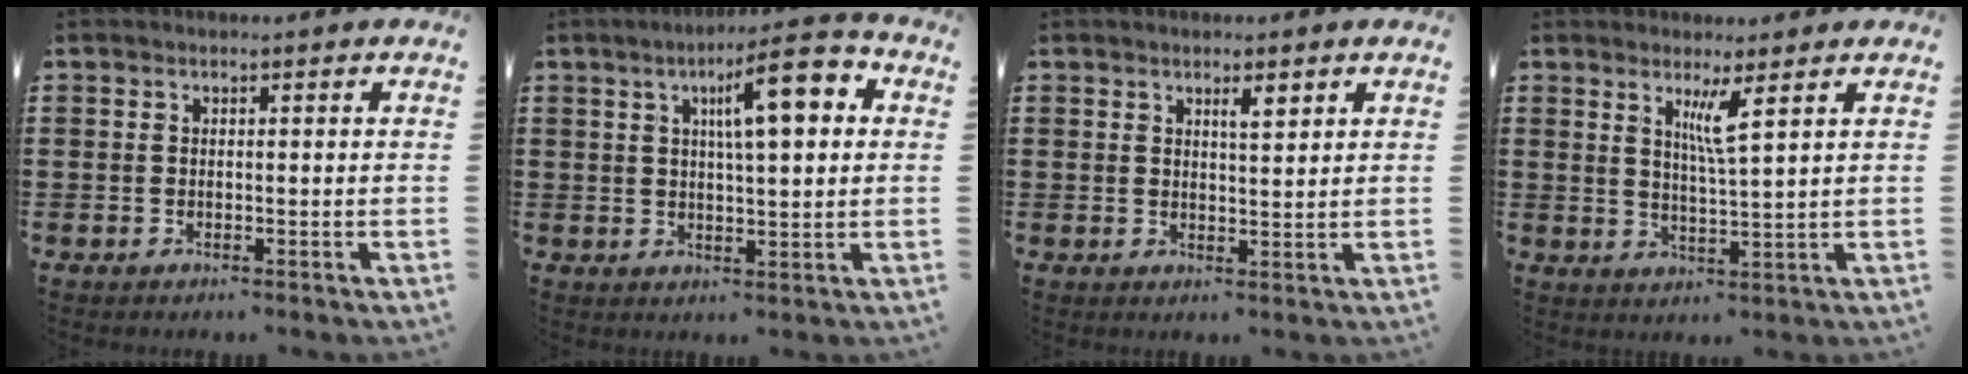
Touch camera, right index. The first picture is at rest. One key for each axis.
{"total": 9.2, "fx": 2.9, "fy": 2.1, "fz": 8.4, "tx": -0.136, "ty": -0.003, "tz": 0.040}
{"total": 2.4, "fx": 1.4, "fy": 0.5, "fz": 1.9, "tx": -0.022, "ty": -0.004, "tz": 0.018}
{"total": 4.0, "fx": 2.3, "fy": -0.2, "fz": 3.2, "tx": -0.063, "ty": -0.006, "tz": 0.036}